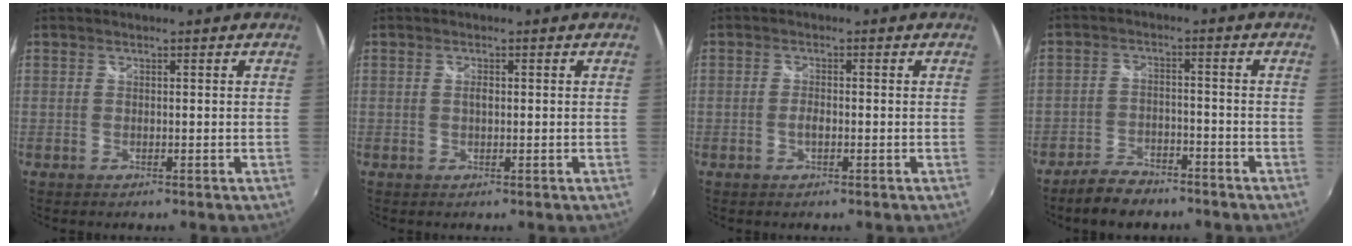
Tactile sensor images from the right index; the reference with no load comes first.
{"total": 1.1, "force": [0.1, 0.5, 1.0], "torque": [-0.018, 0.002, -0.001]}
{"total": 1.7, "force": [-0.6, 0.7, 1.4], "torque": [-0.029, -0.001, -0.011]}
{"total": 7.1, "force": [-5.8, 3.1, 2.7], "torque": [-0.078, 0.006, -0.094]}